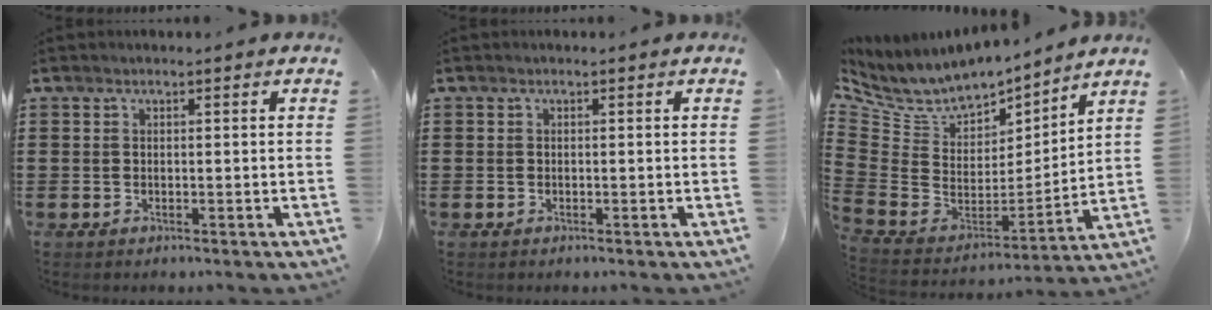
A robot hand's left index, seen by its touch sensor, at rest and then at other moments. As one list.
[{"total": 0.0}, {"total": 6.9, "force": [5.7, 3.2, 2.2], "torque": [-0.078, -0.045, 0.101]}]